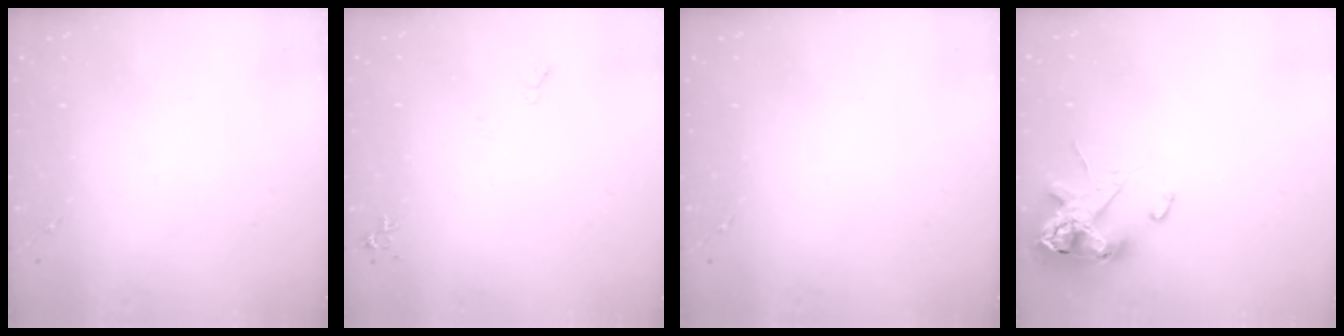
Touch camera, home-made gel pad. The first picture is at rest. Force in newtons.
{"total": 5.2, "press": 5.1, "slide": 1.1}
{"total": 0.0}
{"total": 12.3, "press": 12.1, "slide": 1.9}